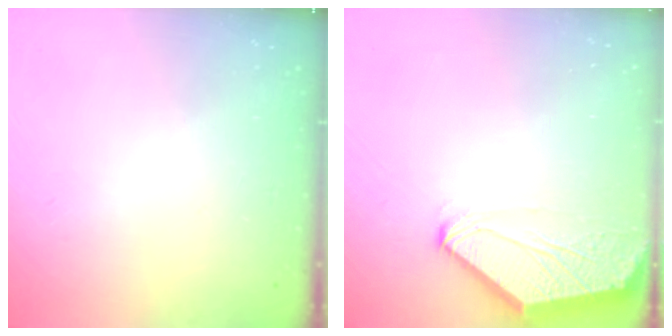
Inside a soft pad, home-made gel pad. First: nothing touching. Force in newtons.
{"total": 0.0}